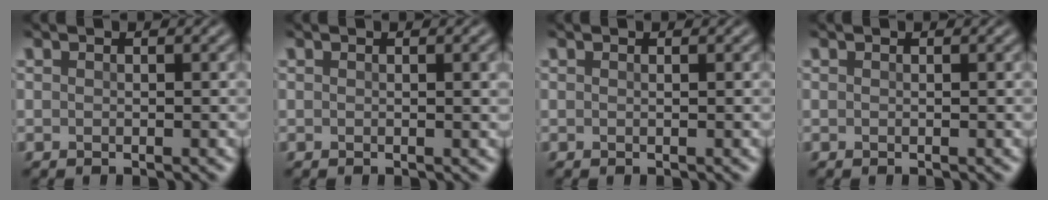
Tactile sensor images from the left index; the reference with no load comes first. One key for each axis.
{"total": 1.4, "fx": 0.3, "fy": 0.4, "fz": 1.3, "tx": -0.013, "ty": 0.003, "tz": 0.003}
{"total": 0.0}
{"total": 0.0}